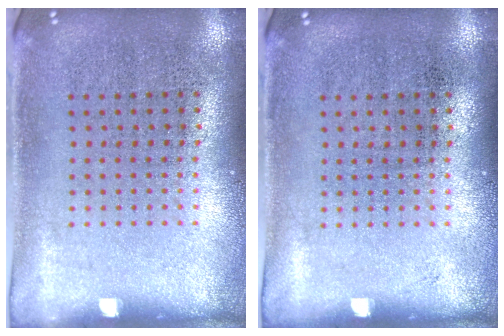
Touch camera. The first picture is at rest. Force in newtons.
{"total": 0.0}